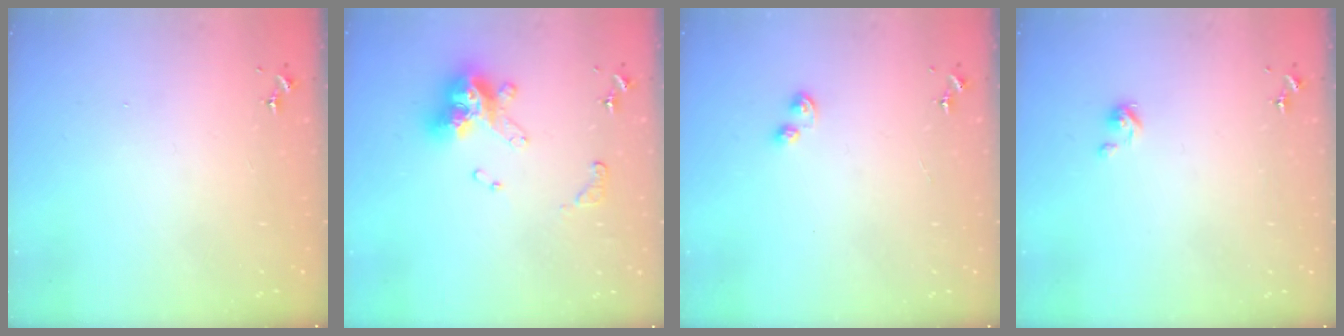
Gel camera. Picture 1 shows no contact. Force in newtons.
{"total": 14.3, "press": 14.2, "slide": 1.4}
{"total": 3.0, "press": 3.0, "slide": 0.4}
{"total": 3.1, "press": 3.1, "slide": 0.3}